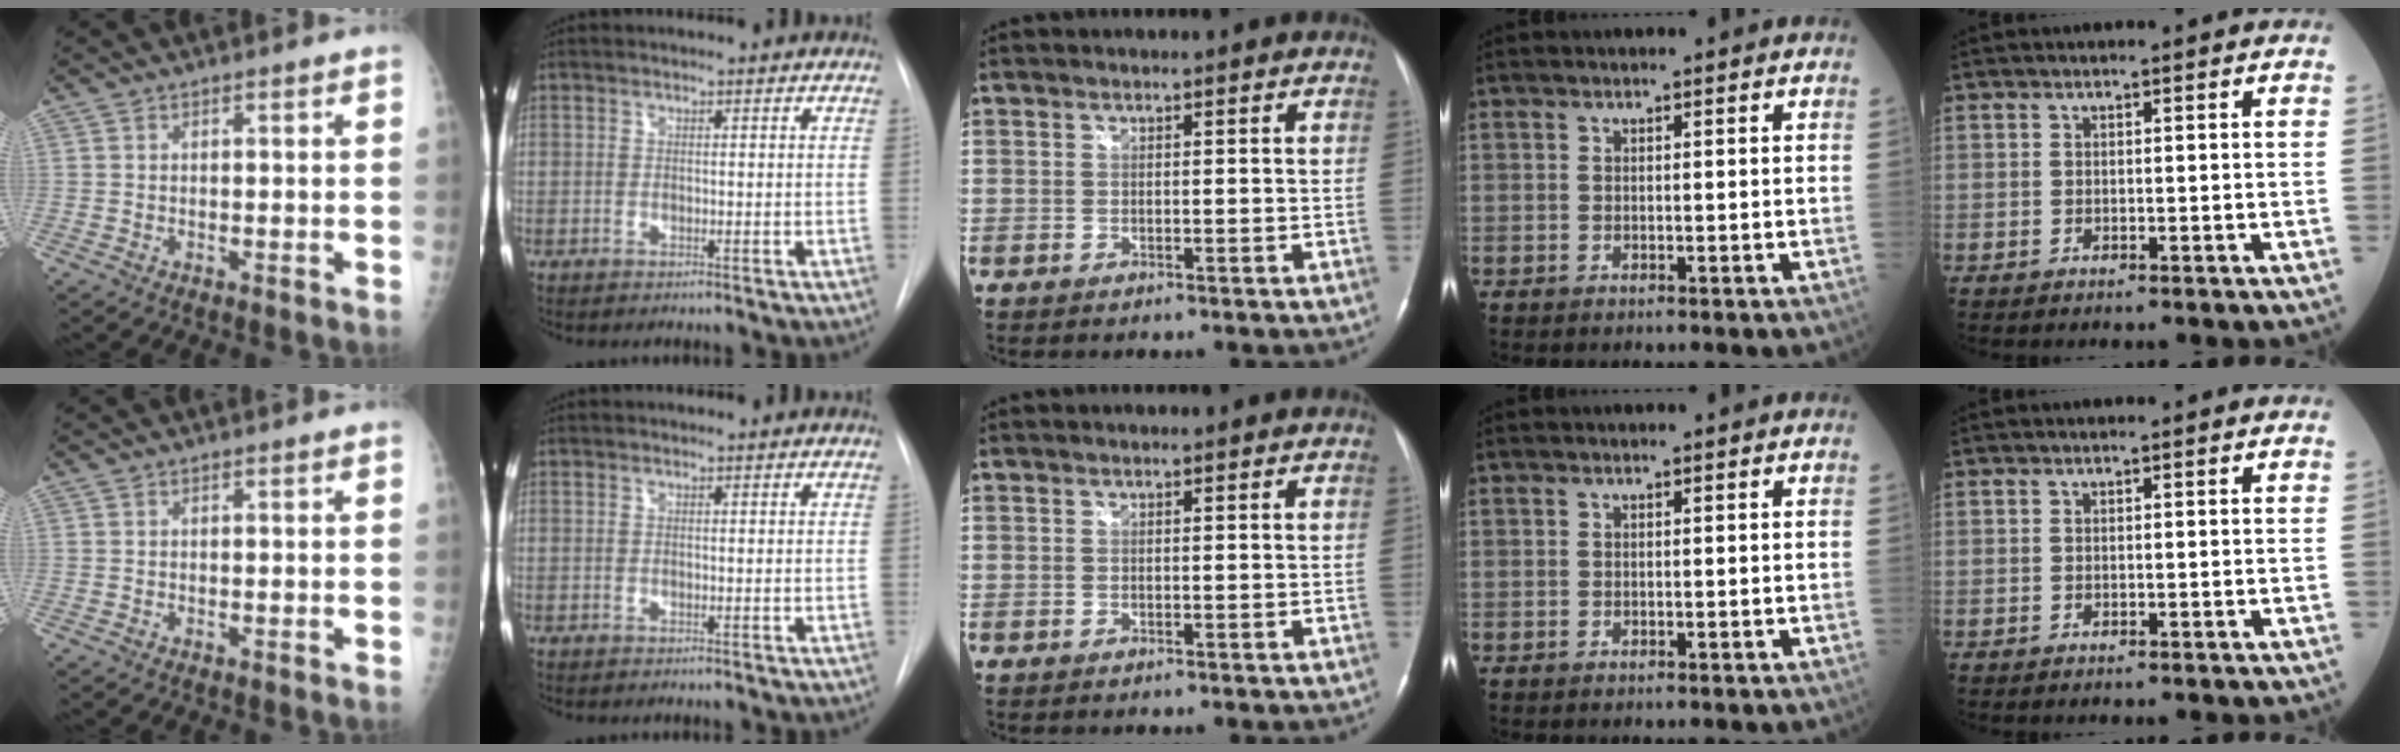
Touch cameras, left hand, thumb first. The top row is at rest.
{}